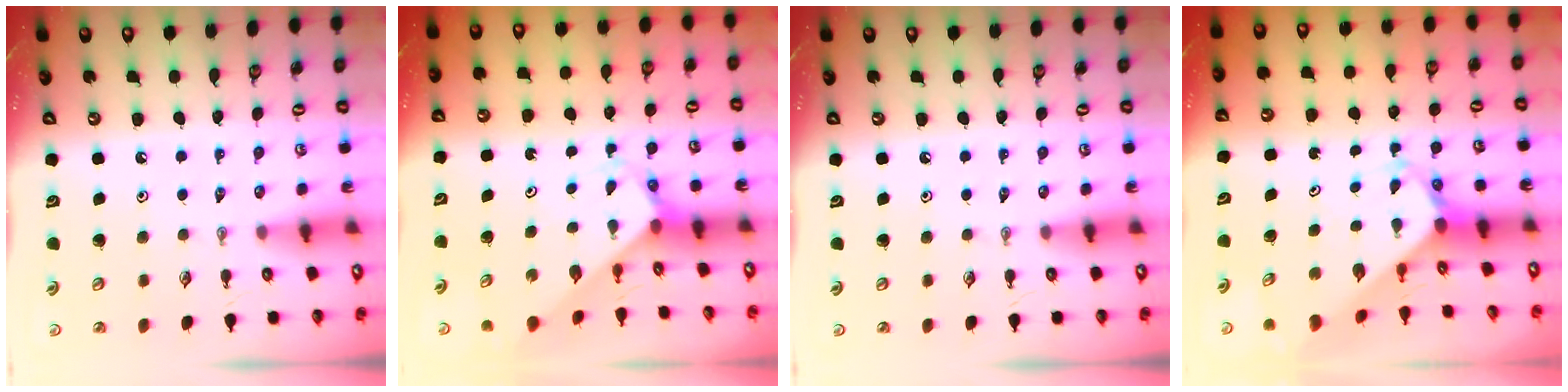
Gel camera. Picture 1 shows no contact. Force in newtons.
{"total": 2.8, "press": 2.8, "slide": 0.1}
{"total": 0.0}
{"total": 3.1, "press": 3.1, "slide": 0.3}